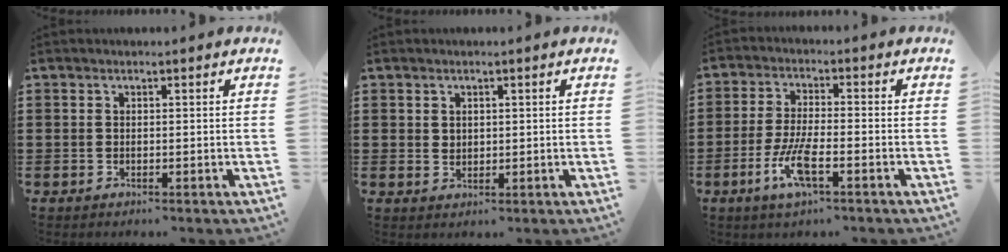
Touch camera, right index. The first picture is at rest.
{"total": 1.4, "force": [0.9, 0.9, 0.3], "torque": [-0.007, 0.004, 0.018]}
{"total": 6.6, "force": [-3.1, 1.4, 5.7], "torque": [-0.132, -0.018, -0.060]}